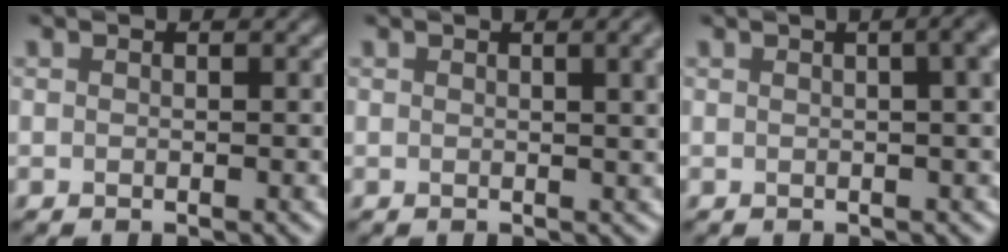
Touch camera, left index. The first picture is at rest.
{"total": 4.5, "force": [1.4, 1.8, 3.9], "torque": [-0.026, 0.013, 0.014]}
{"total": 7.4, "force": [2.2, 3.8, 6.0], "torque": [-0.009, 0.049, -0.013]}